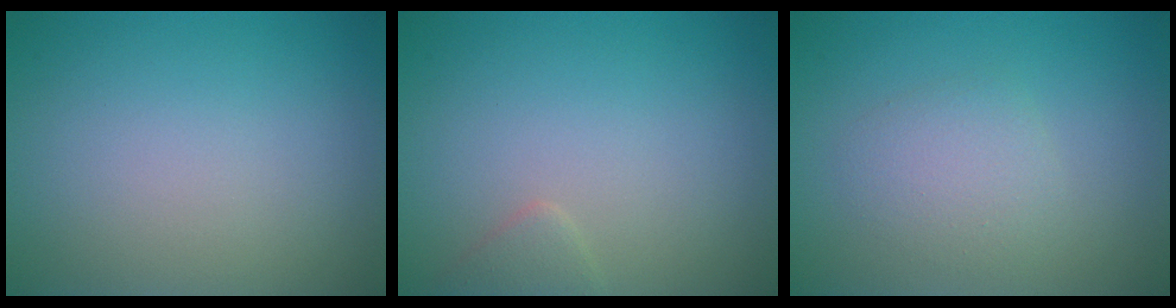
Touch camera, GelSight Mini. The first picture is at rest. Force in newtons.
{"total": 1.0, "press": 1.0, "slide": 0.1}
{"total": 2.3, "press": 2.3, "slide": 0.1}